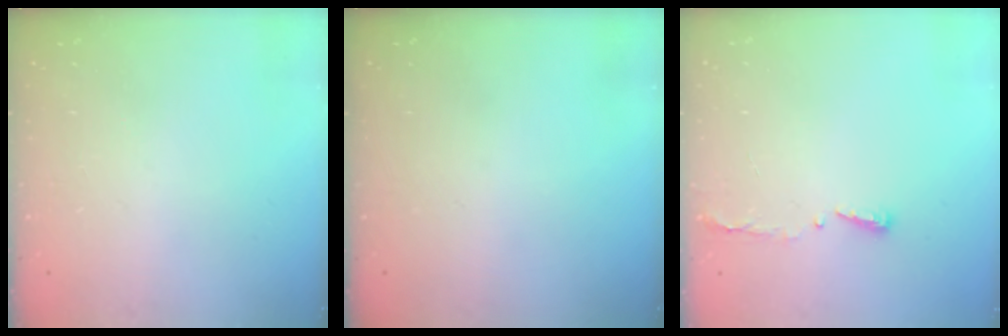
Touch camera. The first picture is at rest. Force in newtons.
{"total": 0.0}
{"total": 3.7, "press": 3.7, "slide": 0.6}